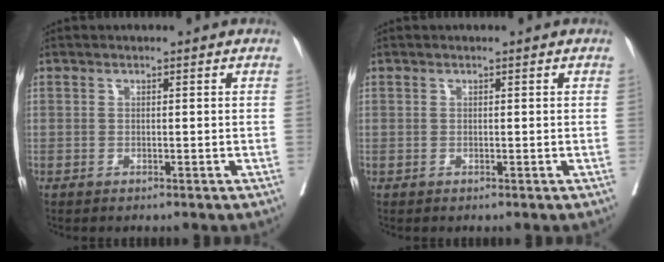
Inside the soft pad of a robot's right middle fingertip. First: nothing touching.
{"total": 0.0}